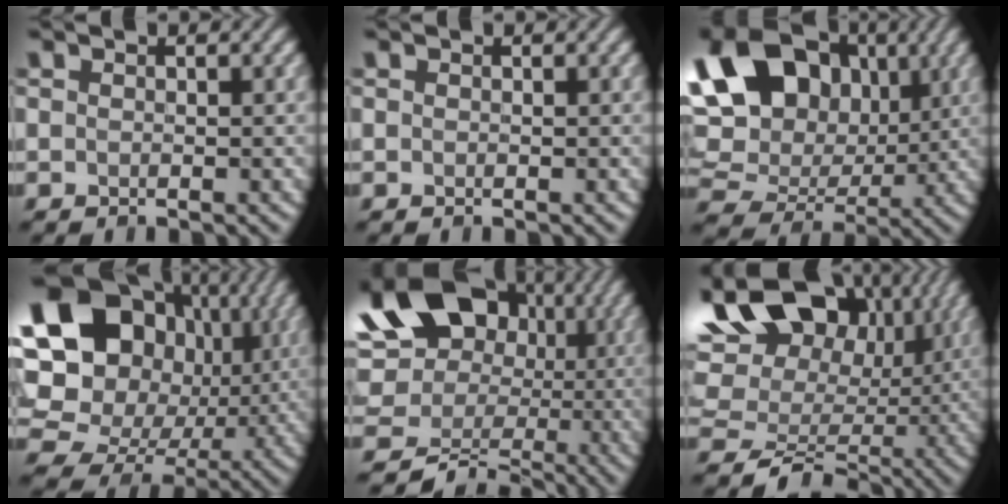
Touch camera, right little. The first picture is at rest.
{"total": 0.0}
{"total": 20.1, "force": [6.6, 15.4, 11.0], "torque": [-0.233, 0.047, 0.095]}
{"total": 22.6, "force": [4.3, 19.0, 11.5], "torque": [-0.226, 0.038, 0.047]}
{"total": 13.6, "force": [2.3, 10.9, 7.8], "torque": [-0.124, 0.013, 0.046]}
{"total": 16.0, "force": [4.9, 11.6, 9.8], "torque": [-0.155, 0.022, 0.079]}